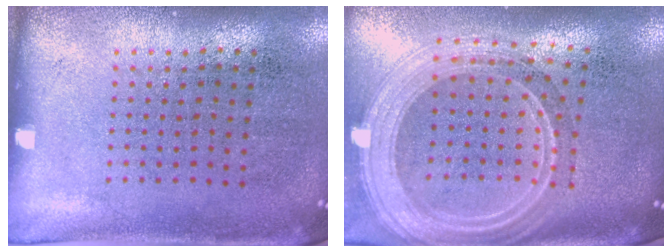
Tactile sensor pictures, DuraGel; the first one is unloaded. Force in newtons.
{"total": 2.8, "press": 2.3, "slide": 1.6}